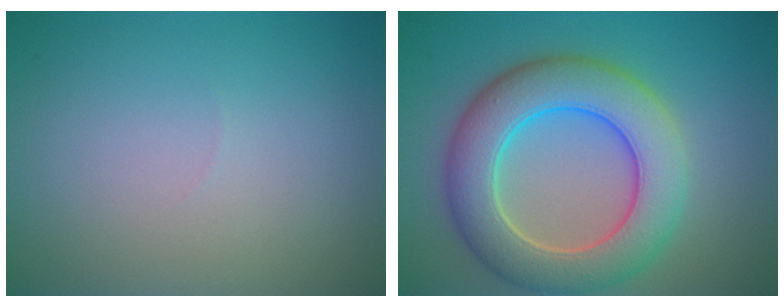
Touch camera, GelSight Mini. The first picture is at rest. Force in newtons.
{"total": 8.6, "press": 8.6, "slide": 0.6}